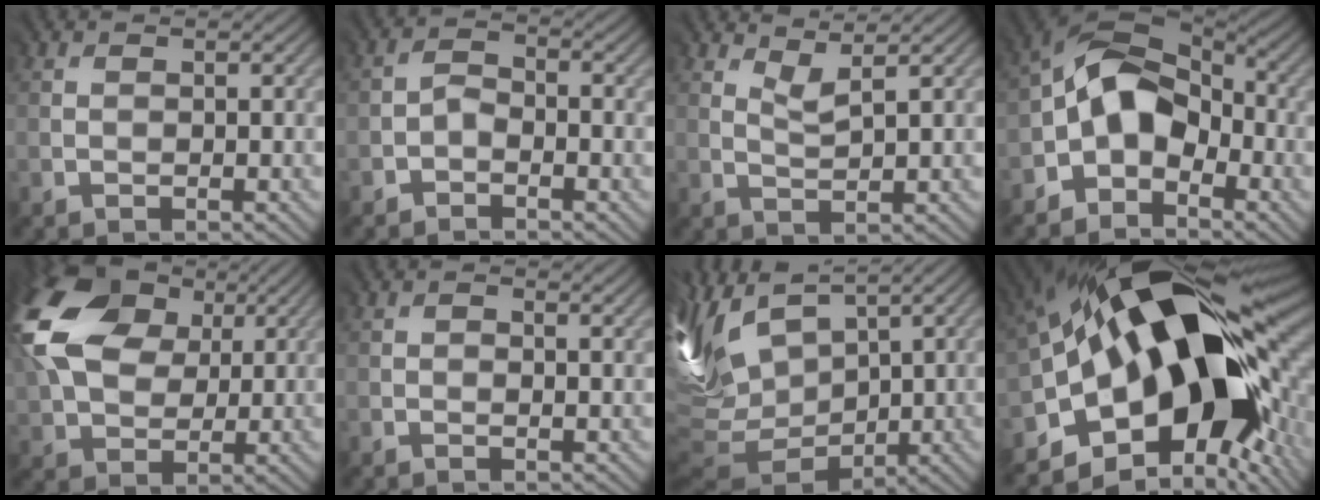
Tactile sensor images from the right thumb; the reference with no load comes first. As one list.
[{"total": 1.8, "force": [-1.4, 0.9, 0.5], "torque": [-0.012, 0.005, -0.035]}, {"total": 2.4, "force": [2.1, 0.2, 1.2], "torque": [-0.030, -0.002, 0.046]}, {"total": 7.8, "force": [-2.5, 5.2, 5.2], "torque": [-0.090, 0.011, -0.067]}, {"total": 16.6, "force": [6.3, 11.1, 10.6], "torque": [-0.249, 0.035, 0.116]}, {"total": 1.1, "force": [0.5, 0.5, 0.9], "torque": [-0.017, -0.003, 0.005]}, {"total": 13.6, "force": [3.6, 8.5, 10.0], "torque": [-0.270, 0.019, 0.063]}, {"total": 19.6, "force": [-1.7, 11.4, 15.9], "torque": [-0.270, -0.015, -0.036]}]